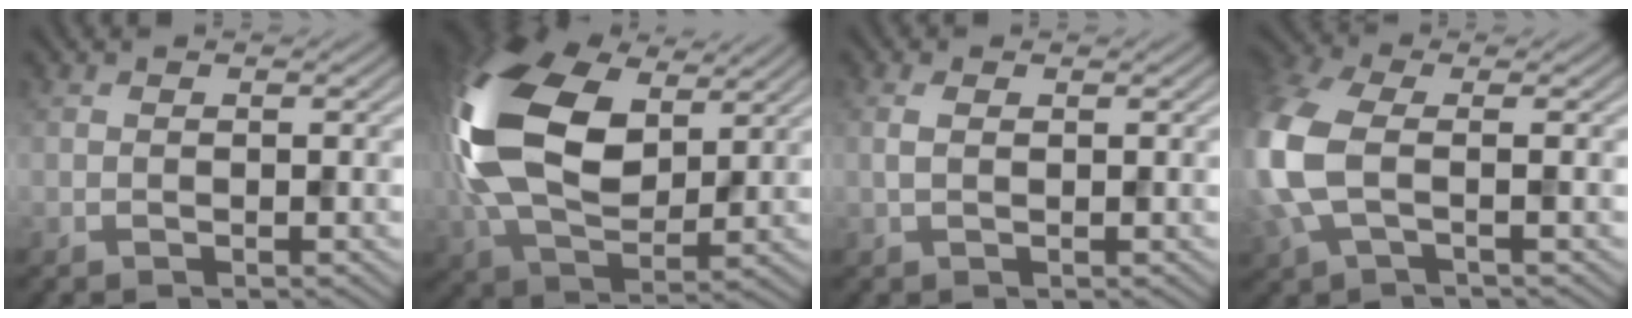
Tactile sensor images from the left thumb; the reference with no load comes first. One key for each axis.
{"total": 17.6, "fx": 4.2, "fy": 10.8, "fz": 13.3, "tx": -0.333, "ty": 0.020, "tz": 0.079}
{"total": 1.3, "fx": 0.3, "fy": 0.5, "fz": 1.1, "tx": -0.027, "ty": 0.001, "tz": 0.004}
{"total": 9.1, "fx": 0.1, "fy": 5.0, "fz": 7.6, "tx": -0.229, "ty": 0.000, "tz": -0.002}